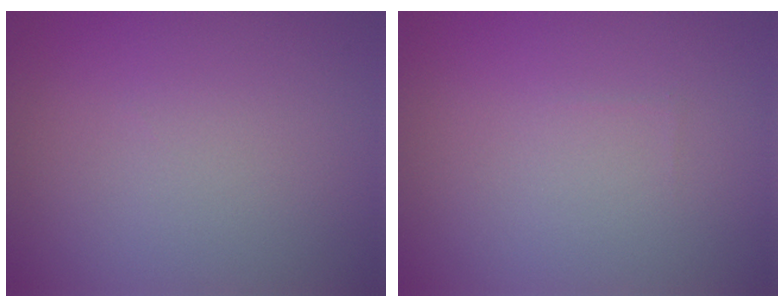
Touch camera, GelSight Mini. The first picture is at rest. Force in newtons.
{"total": 0.0}